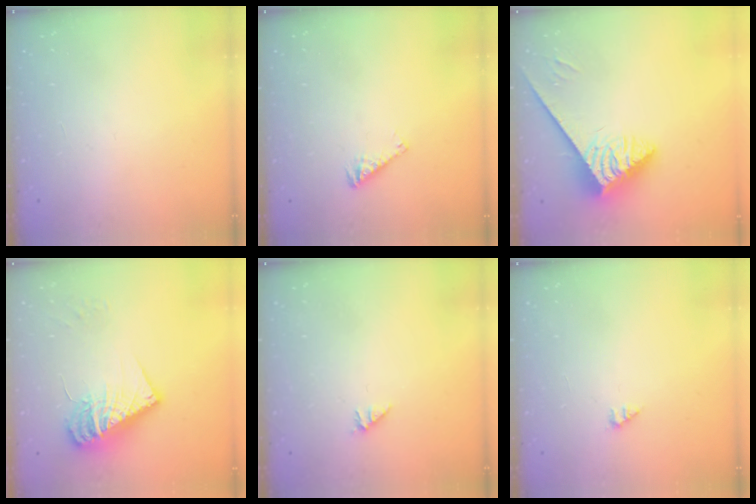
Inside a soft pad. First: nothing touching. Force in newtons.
{"total": 3.5, "press": 3.5, "slide": 0.2}
{"total": 3.7, "press": 3.7, "slide": 0.6}
{"total": 14.0, "press": 13.9, "slide": 1.2}
{"total": 0.0}
{"total": 1.0, "press": 1.0, "slide": 0.2}